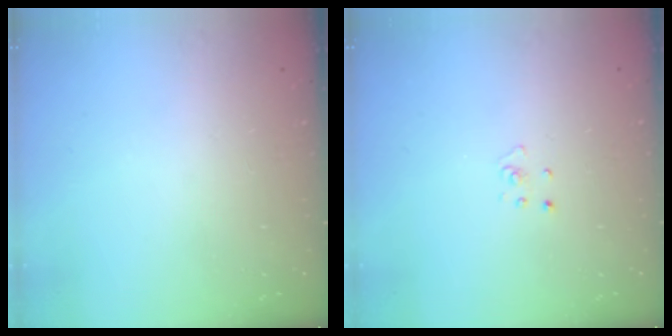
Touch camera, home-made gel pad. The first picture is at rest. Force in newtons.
{"total": 2.3, "press": 2.3, "slide": 0.2}